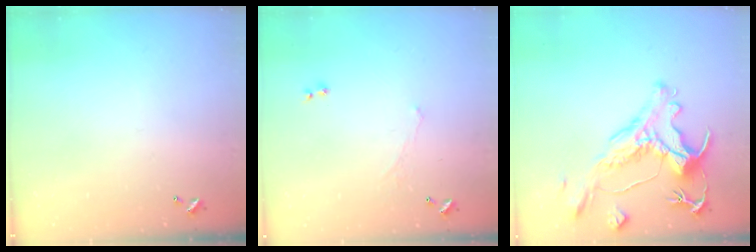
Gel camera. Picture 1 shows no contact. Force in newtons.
{"total": 1.1, "press": 0.7, "slide": 0.9}
{"total": 3.1, "press": 2.8, "slide": 1.4}